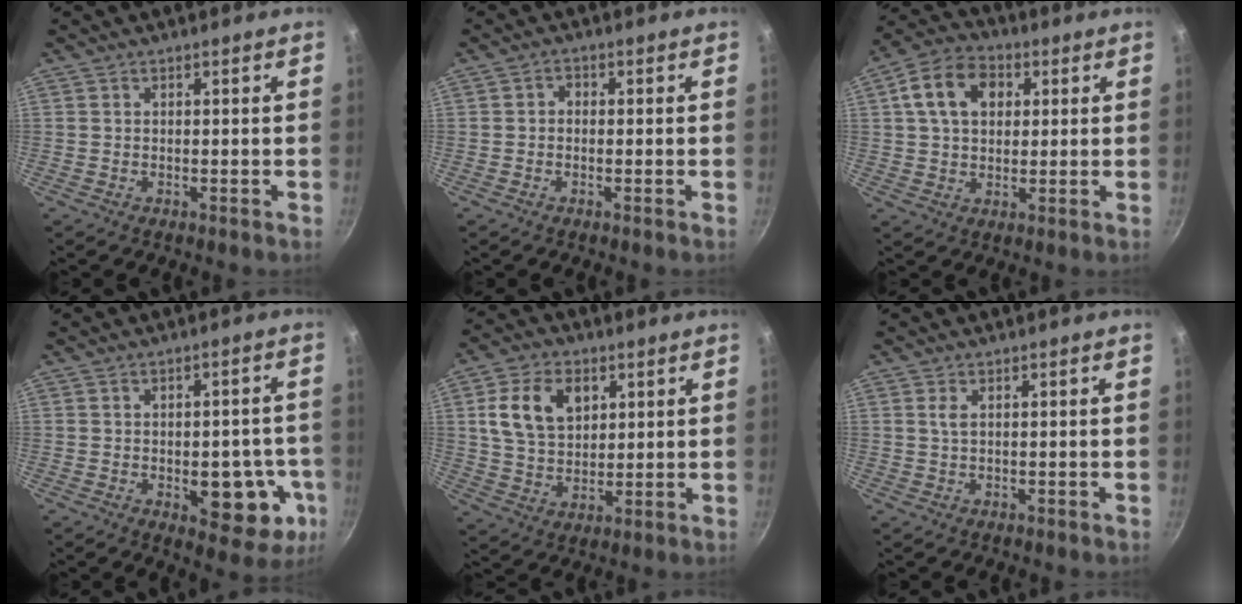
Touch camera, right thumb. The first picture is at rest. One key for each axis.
{"total": 1.7, "fx": -0.3, "fy": 1.4, "fz": 0.9, "tx": -0.011, "ty": 0.009, "tz": -0.008}
{"total": 11.6, "fx": 3.1, "fy": 8.4, "fz": 7.4, "tx": -0.109, "ty": 0.013, "tz": 0.039}
{"total": 12.4, "fx": -3.0, "fy": 6.6, "fz": 10.1, "tx": -0.080, "ty": 0.006, "tz": -0.032}
{"total": 12.2, "fx": 3.9, "fy": 8.4, "fz": 7.9, "tx": -0.123, "ty": -0.008, "tz": 0.071}
{"total": 1.4, "fx": 0.4, "fy": 0.6, "fz": 1.2, "tx": -0.022, "ty": -0.002, "tz": 0.009}